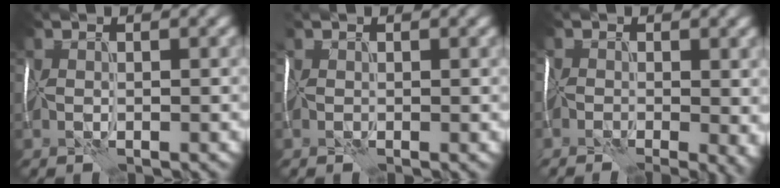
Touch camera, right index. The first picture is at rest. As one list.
[{"total": 1.1, "force": [0.2, 0.5, 0.9], "torque": [-0.015, 0.000, -0.008]}, {"total": 7.0, "force": [-2.4, 3.3, 5.6], "torque": [-0.082, -0.009, -0.026]}]